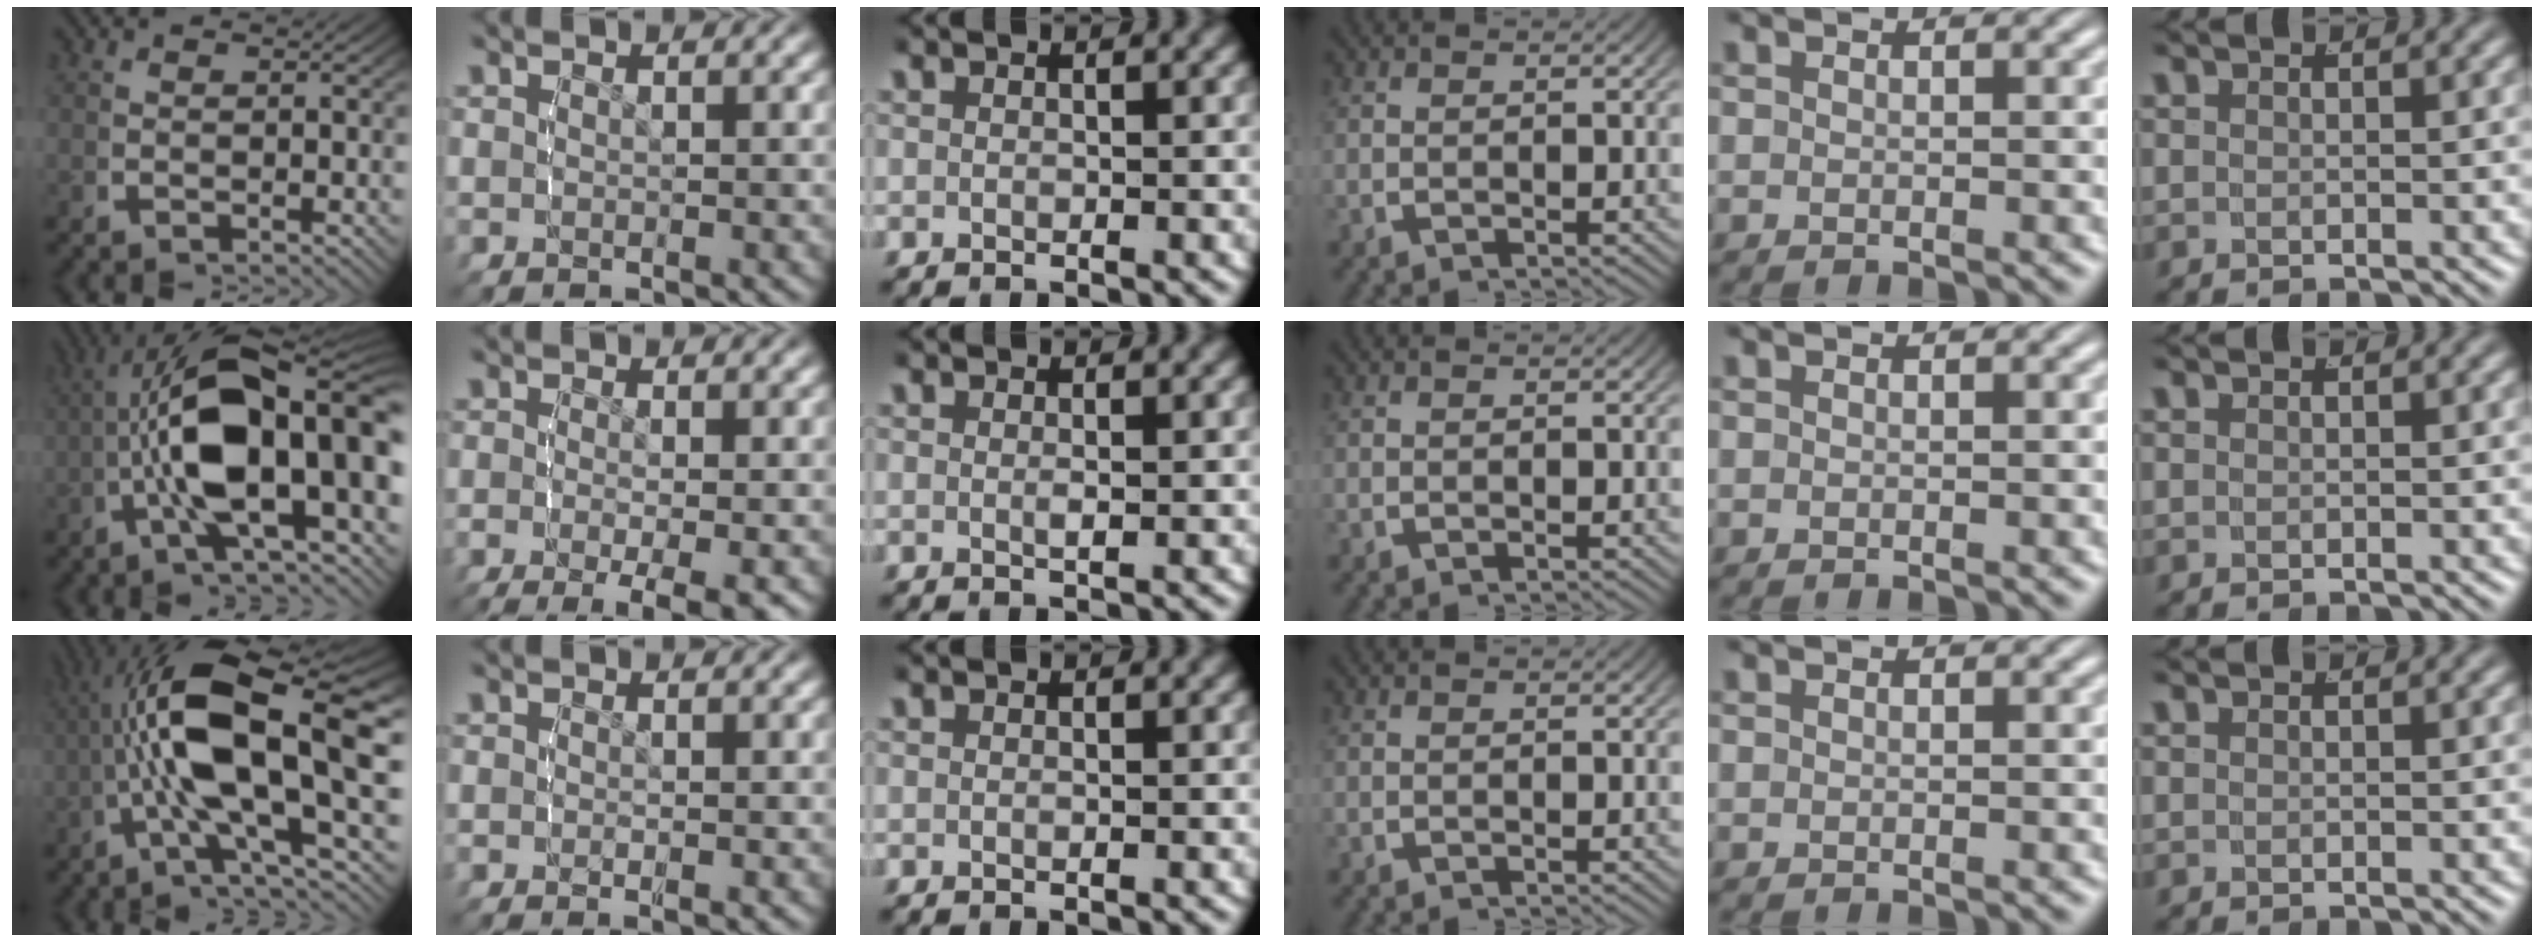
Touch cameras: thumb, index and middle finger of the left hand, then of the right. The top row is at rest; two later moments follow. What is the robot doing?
{"motion": "lift_and_place", "object": "button"}